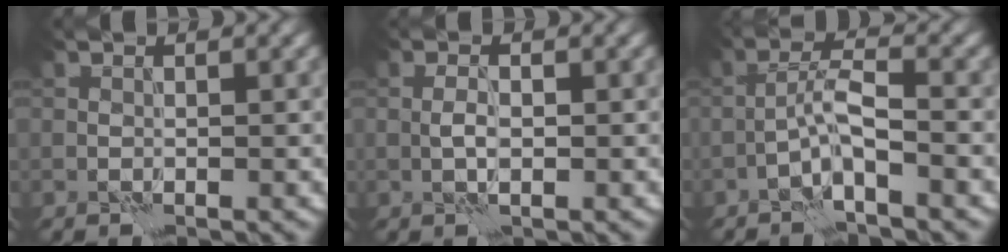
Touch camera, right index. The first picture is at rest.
{"total": 1.6, "force": [-0.2, 0.6, 1.4], "torque": [-0.030, 0.001, -0.005]}
{"total": 3.3, "force": [-1.5, 0.5, 2.9], "torque": [-0.056, 0.013, -0.036]}